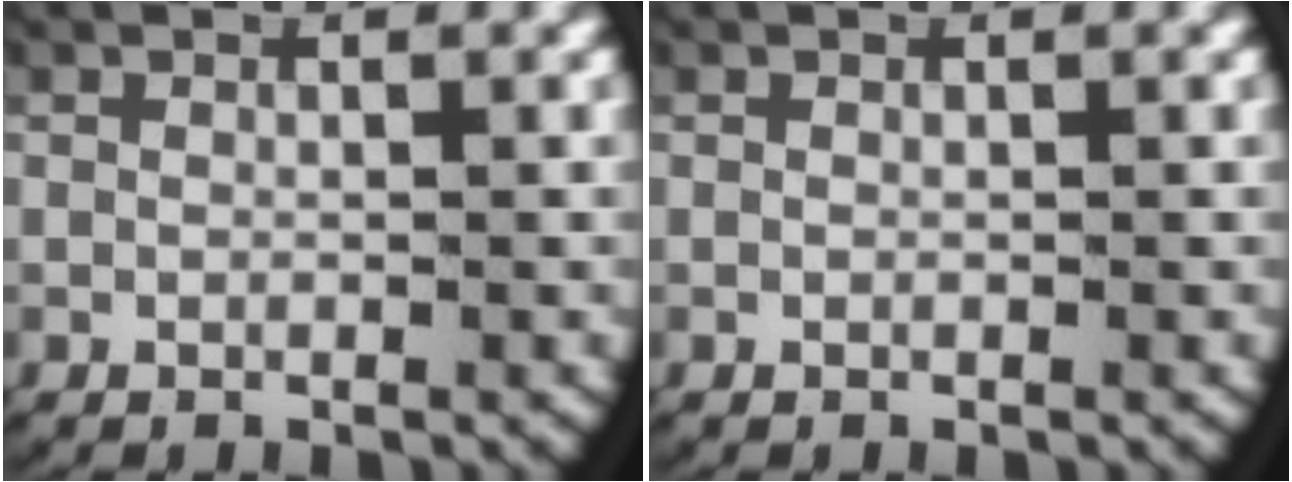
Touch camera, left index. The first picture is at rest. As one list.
[{"total": 0.0}]